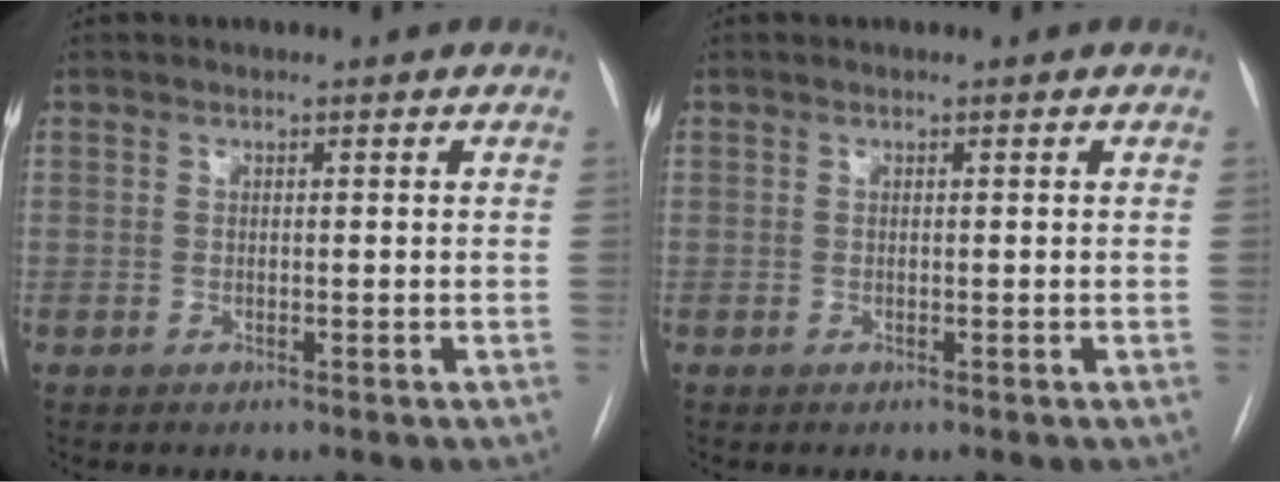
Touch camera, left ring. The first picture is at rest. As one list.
[{"total": 0.0}]